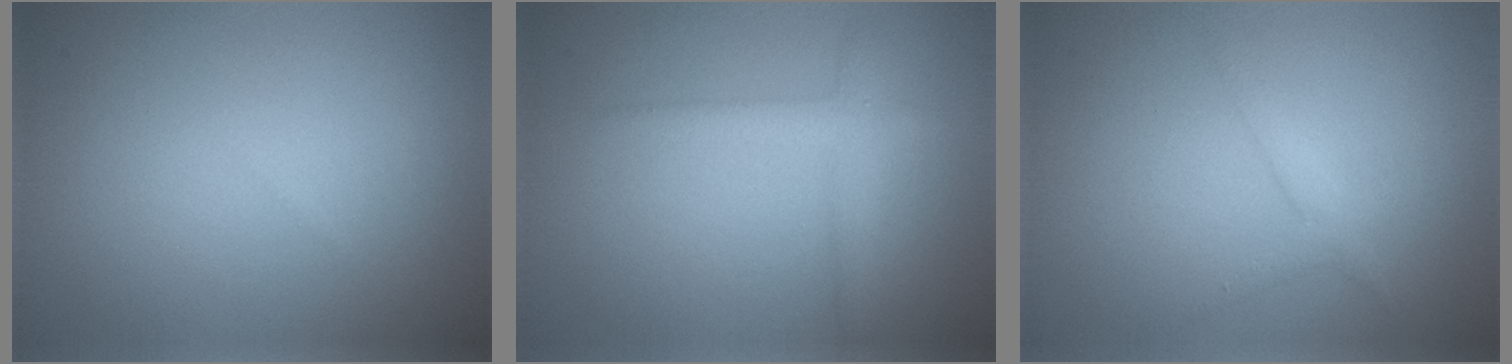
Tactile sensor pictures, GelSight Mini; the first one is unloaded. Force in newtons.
{"total": 2.1, "press": 2.1, "slide": 0.0}
{"total": 1.4, "press": 1.4, "slide": 0.1}